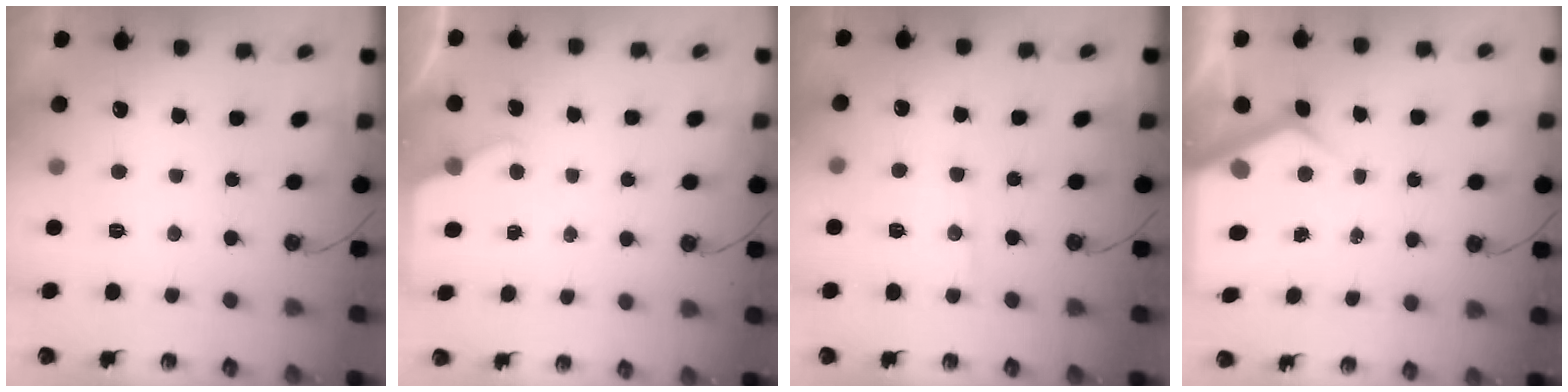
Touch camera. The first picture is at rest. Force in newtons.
{"total": 2.7, "press": 2.7, "slide": 0.4}
{"total": 6.2, "press": 6.2, "slide": 0.4}
{"total": 5.9, "press": 5.9, "slide": 0.5}